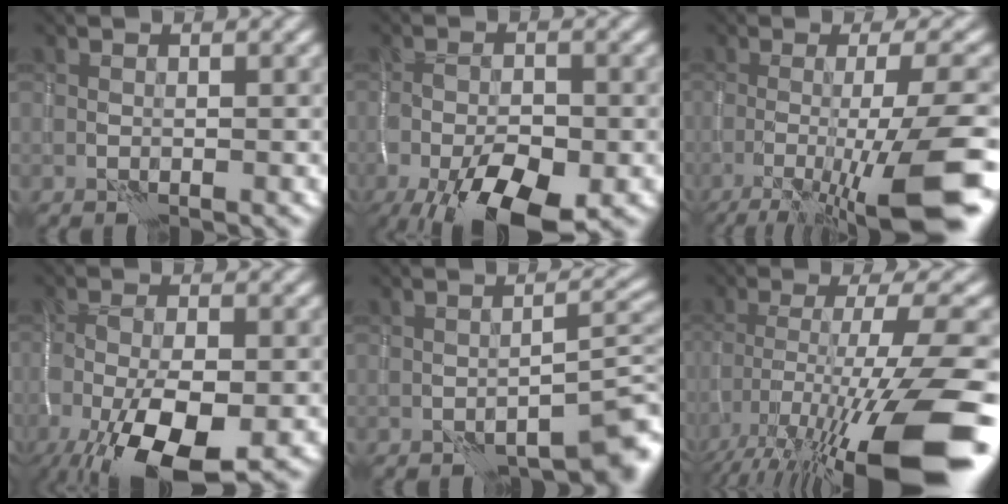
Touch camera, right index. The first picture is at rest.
{"total": 9.4, "force": [-4.8, 4.0, 7.1], "torque": [-0.140, -0.025, -0.078]}
{"total": 10.1, "force": [-3.8, 1.4, 9.3], "torque": [-0.121, 0.006, -0.065]}
{"total": 11.2, "force": [-5.0, 4.6, 8.9], "torque": [-0.174, -0.033, -0.084]}
{"total": 6.3, "force": [-4.2, 2.1, 4.2], "torque": [-0.039, 0.003, -0.057]}
{"total": 15.3, "force": [-8.4, 3.1, 12.4], "torque": [-0.218, -0.001, -0.130]}